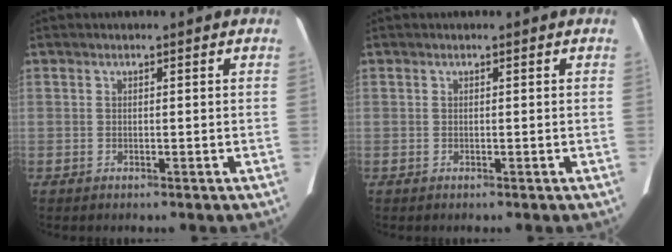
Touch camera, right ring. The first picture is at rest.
{"total": 0.0}